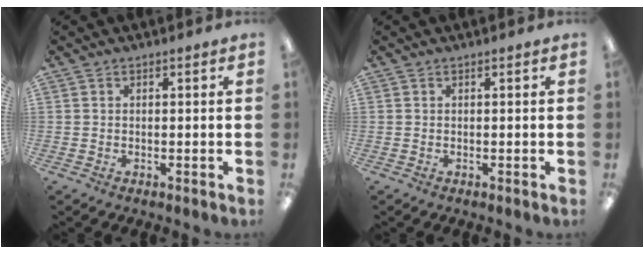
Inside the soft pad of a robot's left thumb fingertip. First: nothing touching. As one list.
[{"total": 0.0}]